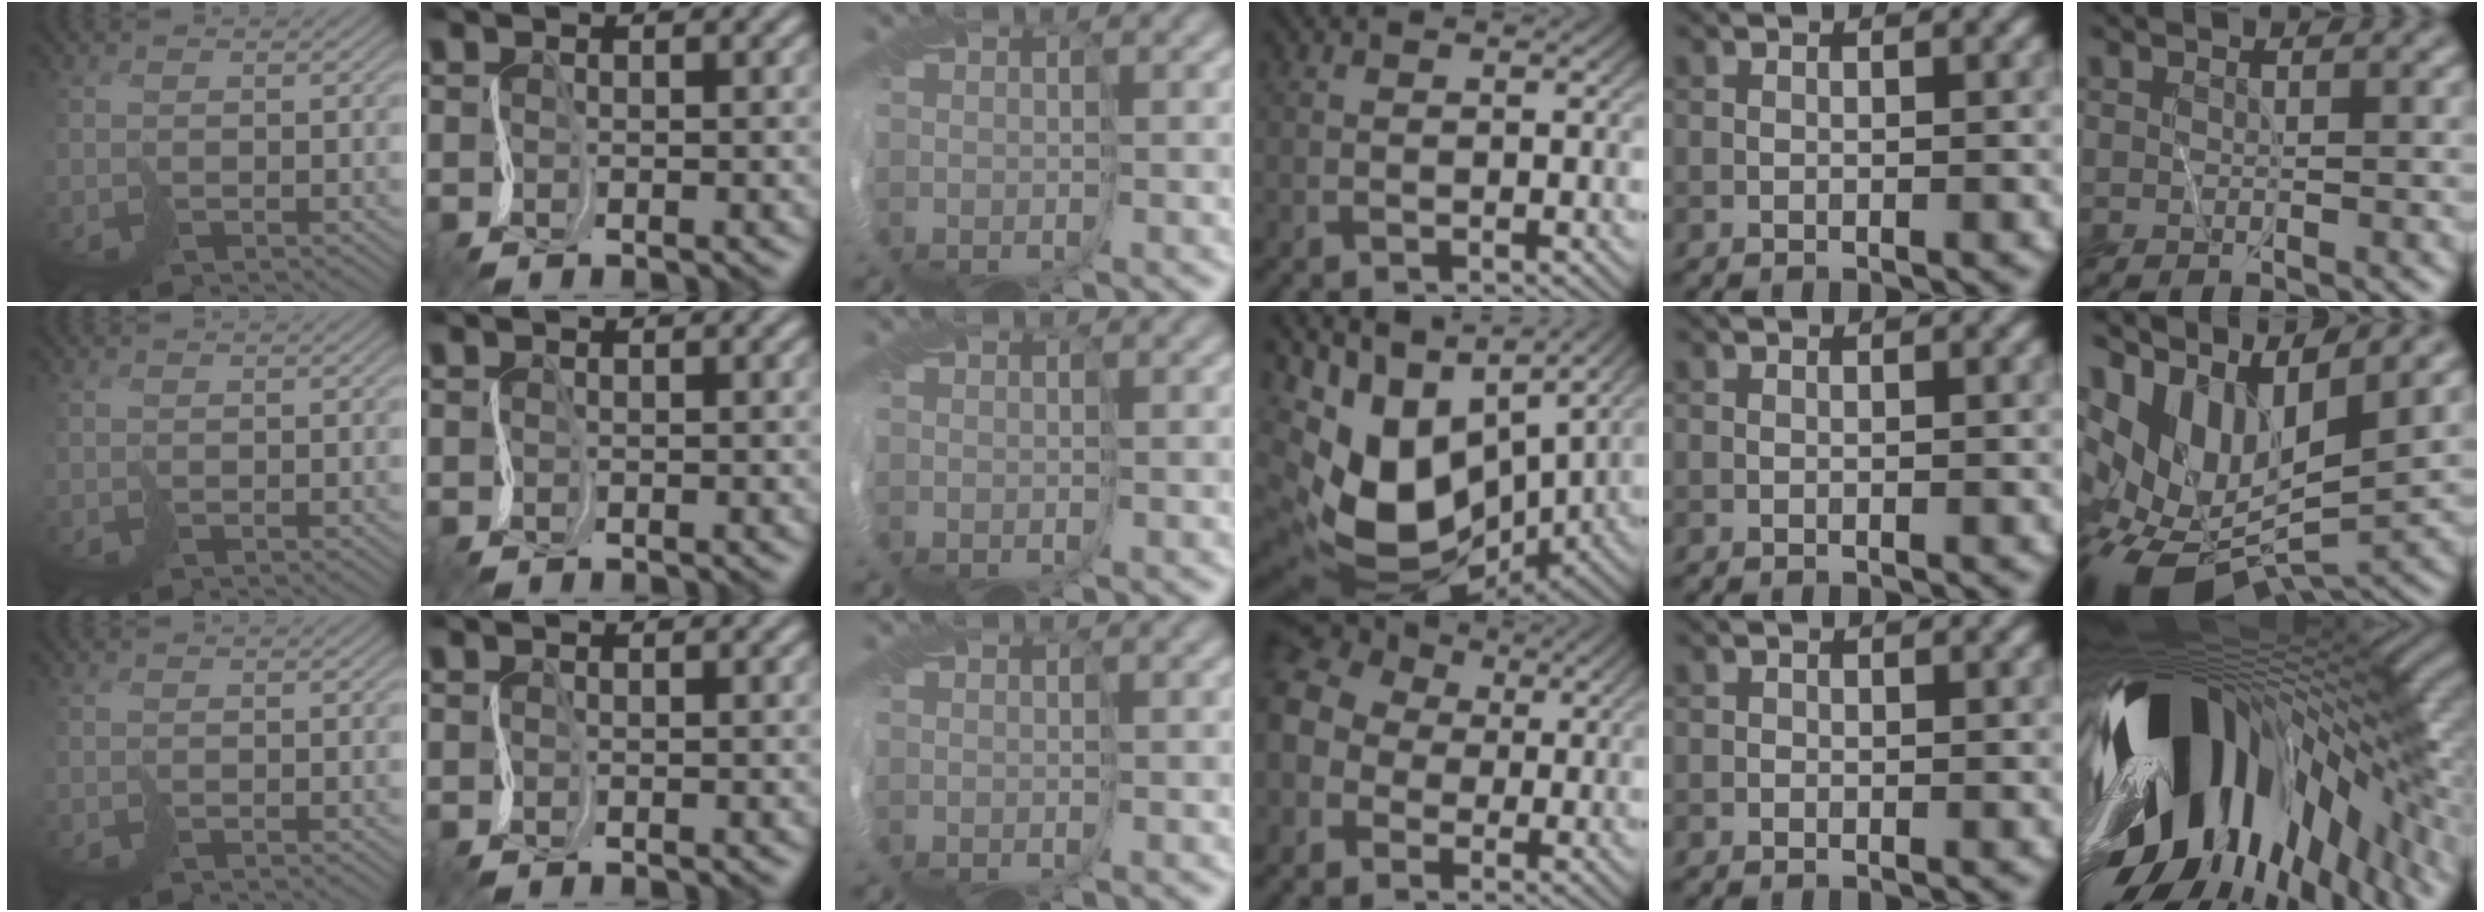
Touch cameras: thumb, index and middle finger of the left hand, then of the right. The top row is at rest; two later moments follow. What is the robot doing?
{"motion": "cut", "object": "bubble wrap"}